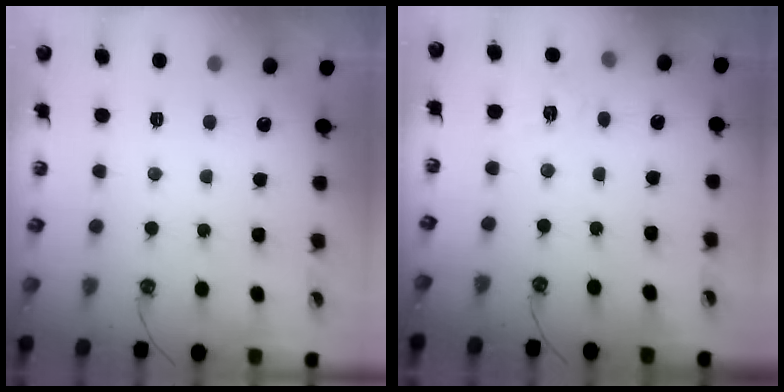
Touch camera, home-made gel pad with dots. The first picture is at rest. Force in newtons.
{"total": 3.7, "press": 3.7, "slide": 0.1}